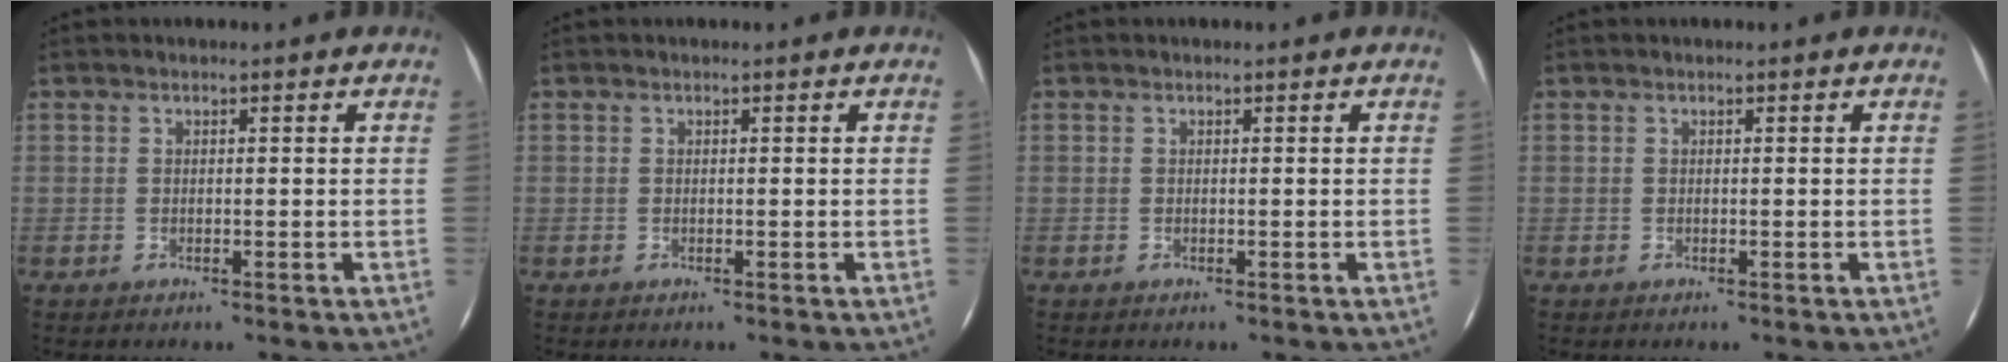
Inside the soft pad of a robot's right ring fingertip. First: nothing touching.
{"total": 0.0}
{"total": 0.0}
{"total": 0.0}